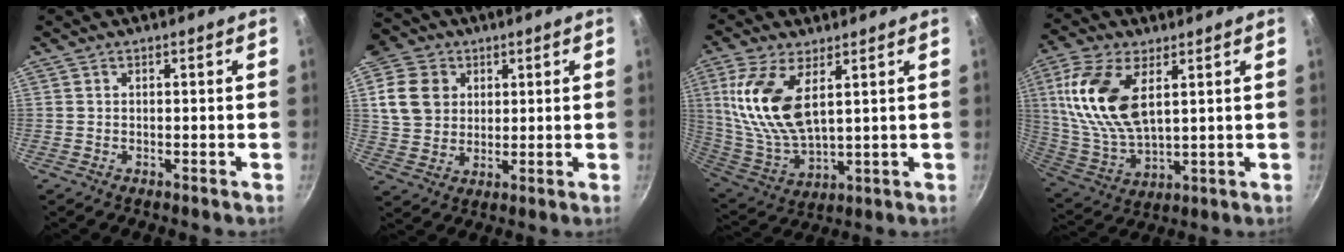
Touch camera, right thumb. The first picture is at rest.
{"total": 11.2, "force": [3.4, 9.4, 5.1], "torque": [-0.065, -0.003, 0.063]}
{"total": 15.2, "force": [5.0, 7.1, 12.4], "torque": [-0.248, -0.026, 0.111]}
{"total": 16.3, "force": [5.0, 8.3, 13.0], "torque": [-0.258, -0.015, 0.108]}